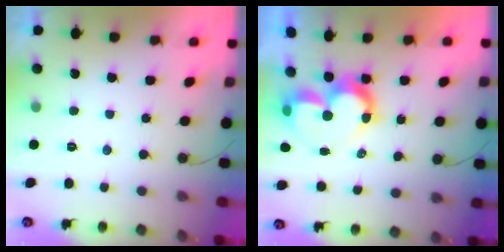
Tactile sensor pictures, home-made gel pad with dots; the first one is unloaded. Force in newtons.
{"total": 9.0, "press": 9.0, "slide": 0.7}